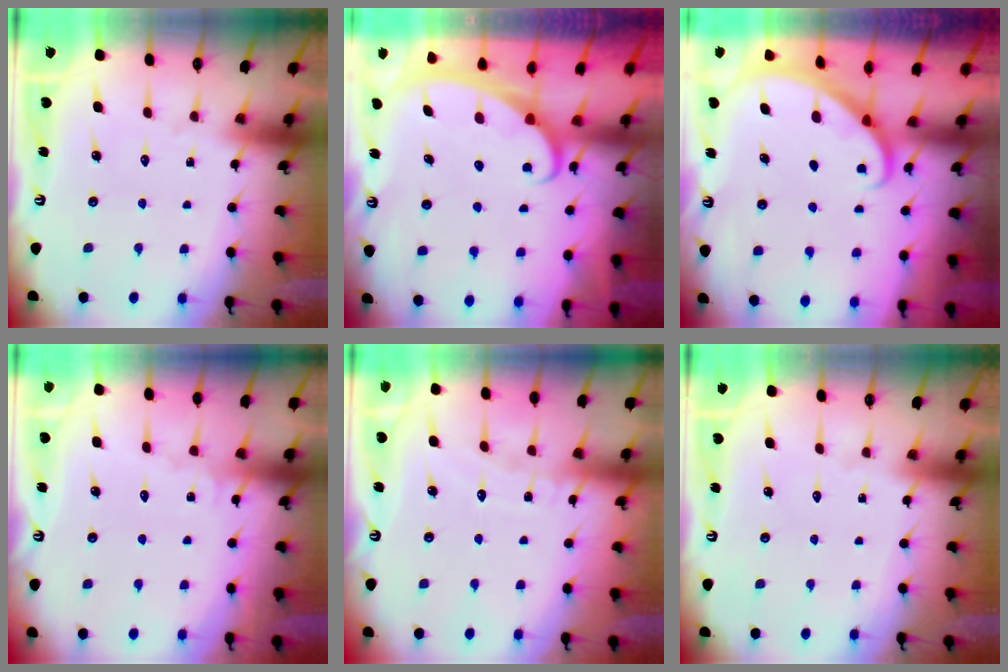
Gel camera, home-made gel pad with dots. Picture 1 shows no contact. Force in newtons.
{"total": 2.5, "press": 2.5, "slide": 0.3}
{"total": 2.1, "press": 2.1, "slide": 0.1}
{"total": 3.6, "press": 3.5, "slide": 0.4}
{"total": 5.6, "press": 5.6, "slide": 0.5}
{"total": 0.0}